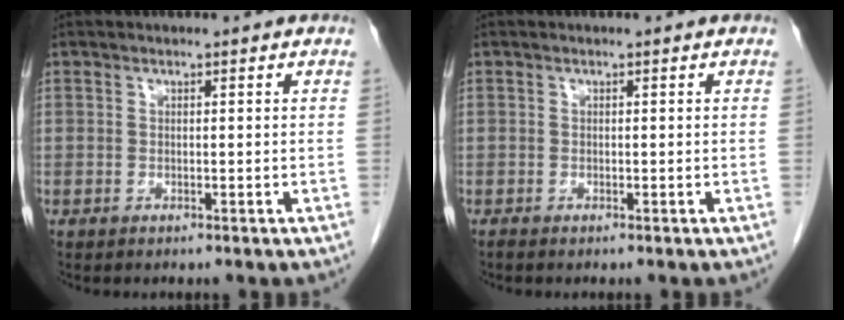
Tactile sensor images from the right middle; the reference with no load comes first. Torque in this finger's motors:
{"motor_torque": [0.40, 0.05, -0.01, 0.01]}